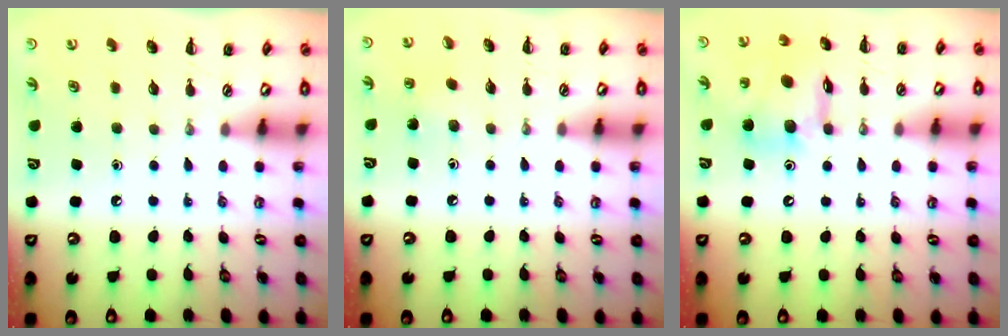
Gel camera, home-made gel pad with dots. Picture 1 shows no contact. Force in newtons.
{"total": 5.7, "press": 5.5, "slide": 1.6}
{"total": 13.5, "press": 13.2, "slide": 3.0}